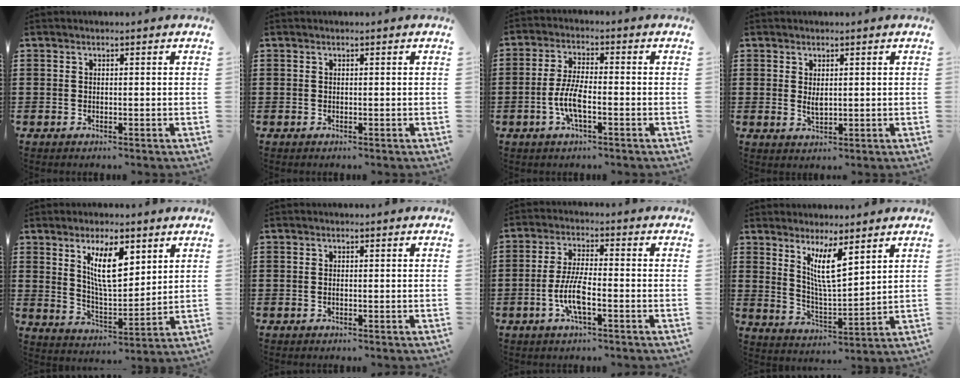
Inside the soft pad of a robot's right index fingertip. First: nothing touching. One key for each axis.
{"total": 0.0}
{"total": 5.6, "fx": -1.8, "fy": 1.6, "fz": 5.1, "tx": -0.121, "ty": -0.006, "tz": -0.042}
{"total": 1.8, "fx": 0.7, "fy": 0.8, "fz": 1.5, "tx": -0.031, "ty": 0.002, "tz": 0.012}
{"total": 9.2, "fx": 4.3, "fy": 3.1, "fz": 7.6, "tx": -0.141, "ty": -0.002, "tz": 0.072}
{"total": 0.0}
{"total": 6.4, "fx": -2.2, "fy": 1.5, "fz": 5.8, "tx": -0.131, "ty": -0.009, "tz": -0.048}
{"total": 7.0, "fx": 4.0, "fy": 1.0, "fz": 5.6, "tx": -0.111, "ty": -0.016, "tz": 0.069}